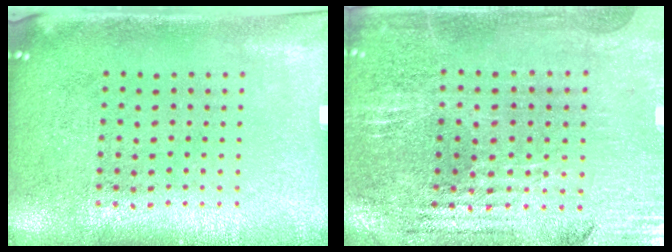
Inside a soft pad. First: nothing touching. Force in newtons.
{"total": 2.8, "press": 2.8, "slide": 0.5}